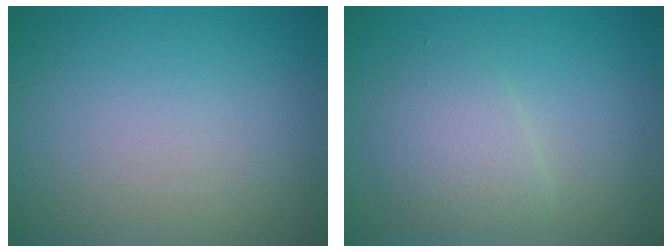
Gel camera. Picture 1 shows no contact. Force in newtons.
{"total": 2.8, "press": 2.8, "slide": 0.1}